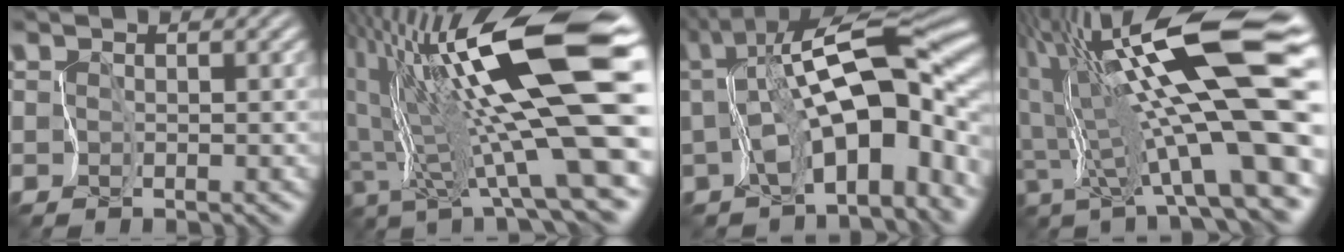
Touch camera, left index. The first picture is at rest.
{"total": 17.4, "force": [3.4, 2.7, 16.8], "torque": [-0.300, 0.014, 0.065]}
{"total": 13.3, "force": [-0.4, 5.1, 12.3], "torque": [-0.171, 0.017, -0.011]}
{"total": 17.0, "force": [2.8, 2.2, 16.7], "torque": [-0.278, 0.023, 0.055]}